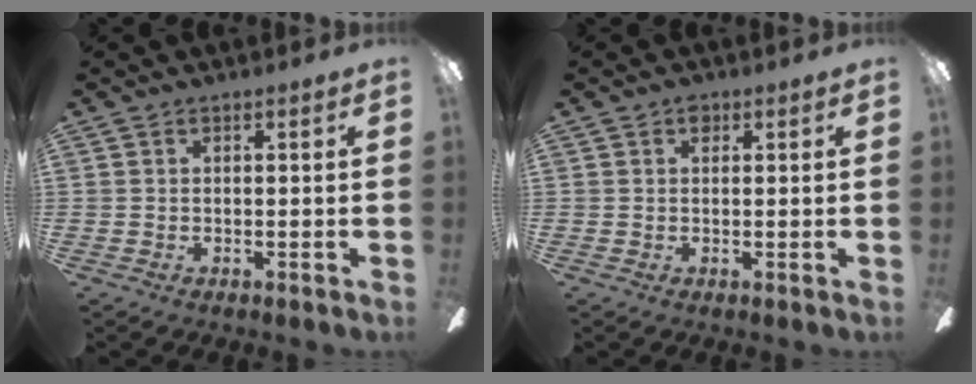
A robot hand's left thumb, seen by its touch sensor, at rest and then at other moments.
{"total": 1.7, "force": [0.7, 1.2, 0.9], "torque": [-0.003, -0.003, 0.010]}